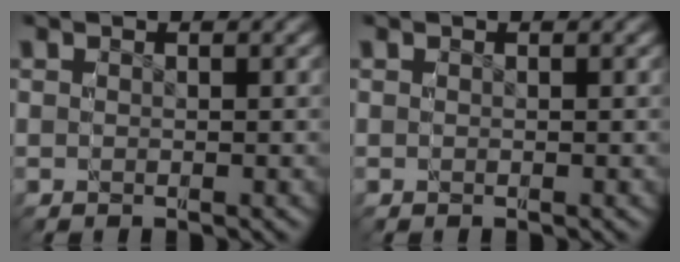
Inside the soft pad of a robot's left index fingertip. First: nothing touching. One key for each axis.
{"total": 0.0}